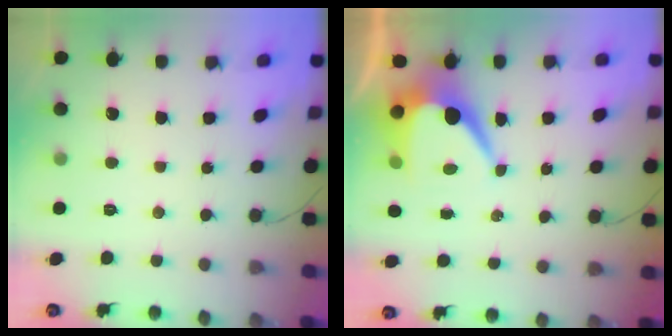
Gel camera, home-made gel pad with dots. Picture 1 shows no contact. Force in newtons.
{"total": 7.7, "press": 7.6, "slide": 0.5}